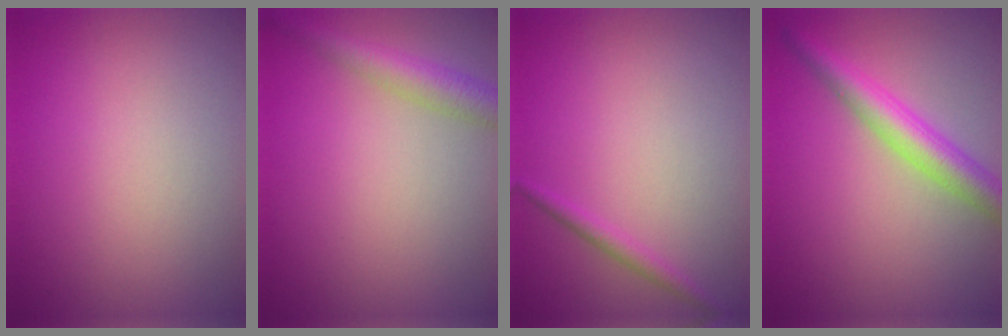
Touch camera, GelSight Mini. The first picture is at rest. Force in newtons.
{"total": 3.2, "press": 3.2, "slide": 0.1}
{"total": 1.3, "press": 1.3, "slide": 0.0}
{"total": 4.4, "press": 4.4, "slide": 0.1}